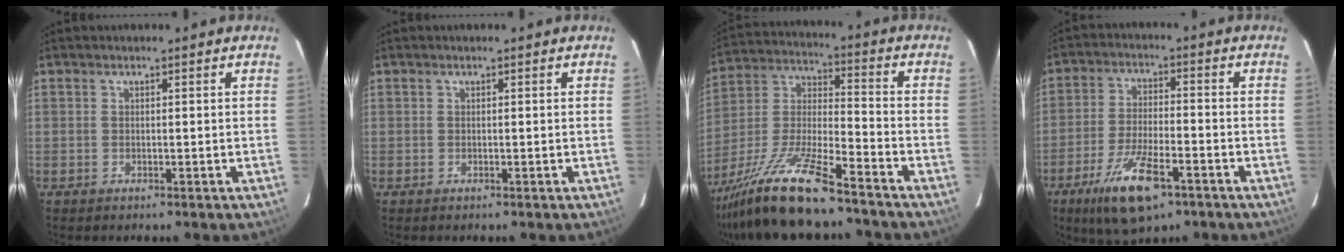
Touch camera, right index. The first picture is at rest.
{"total": 0.0}
{"total": 16.1, "force": [-12.6, 1.5, 9.9], "torque": [-0.214, -0.025, -0.236]}
{"total": 11.2, "force": [-6.6, 3.0, 8.6], "torque": [-0.165, -0.018, -0.112]}